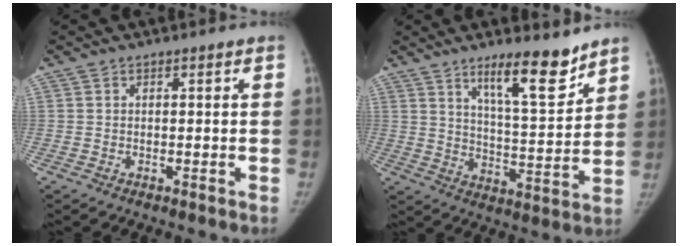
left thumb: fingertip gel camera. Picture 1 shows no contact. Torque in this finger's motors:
{"motor_torque": [0.66, -0.43, 0.99, -1.11, 0.31]}